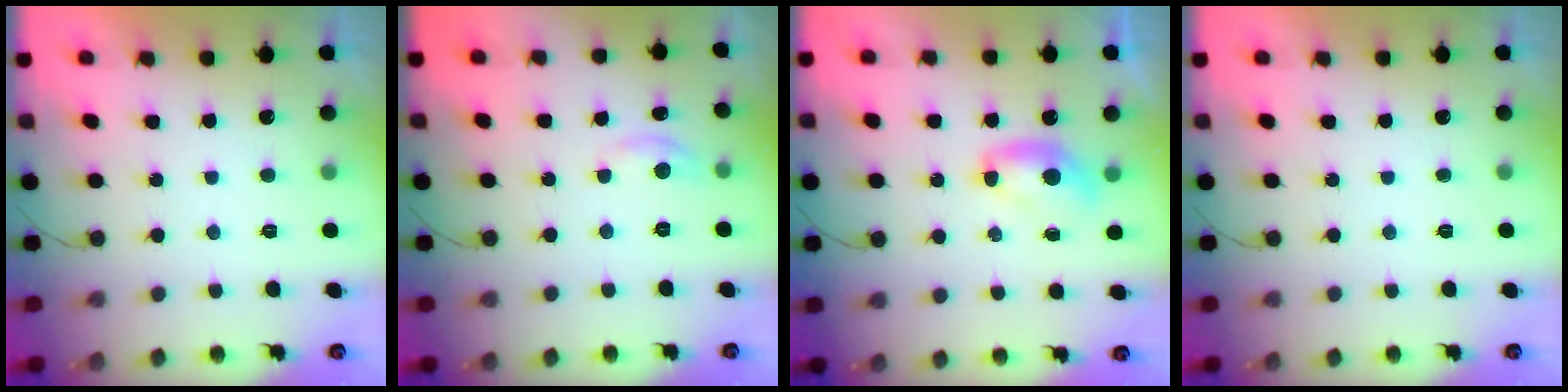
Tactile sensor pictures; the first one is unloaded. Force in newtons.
{"total": 3.8, "press": 3.7, "slide": 0.5}
{"total": 6.9, "press": 6.9, "slide": 0.4}
{"total": 0.0}